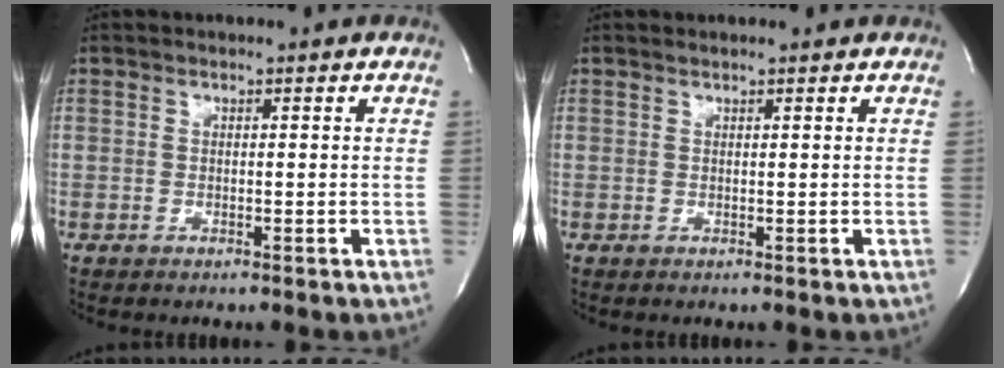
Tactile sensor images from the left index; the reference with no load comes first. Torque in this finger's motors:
{"motor_torque": [-0.01, -0.04, -0.02, 0.02]}